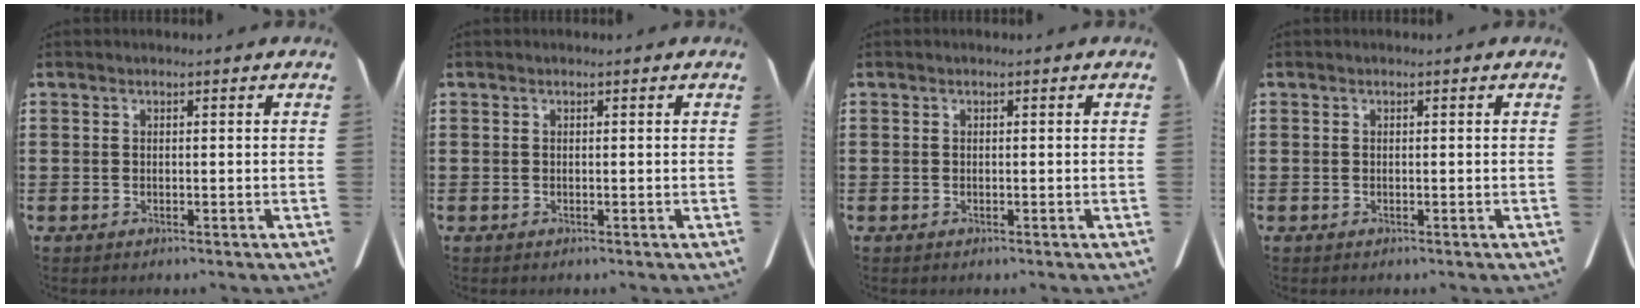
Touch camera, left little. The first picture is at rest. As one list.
[{"total": 0.0}, {"total": 0.0}, {"total": 0.0}]